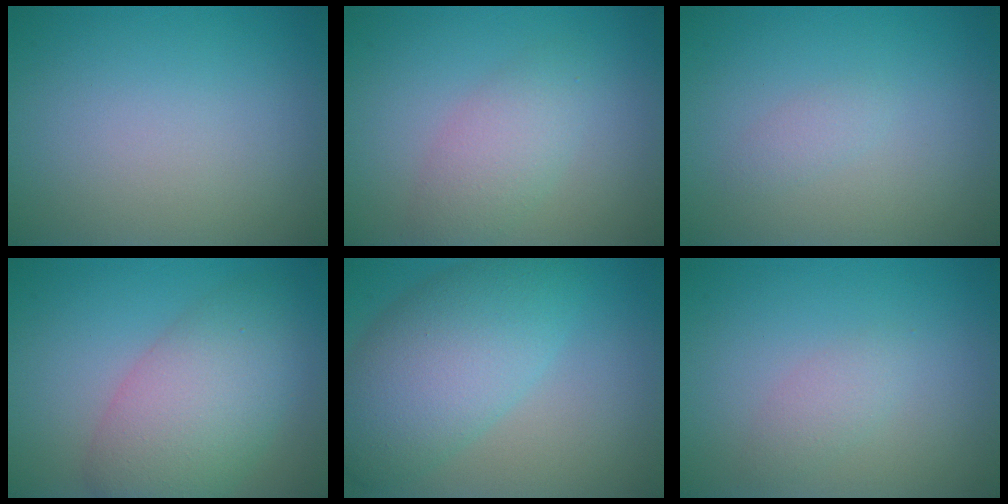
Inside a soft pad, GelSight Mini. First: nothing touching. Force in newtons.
{"total": 3.0, "press": 3.0, "slide": 0.1}
{"total": 0.9, "press": 0.9, "slide": 0.0}
{"total": 7.3, "press": 7.3, "slide": 0.3}
{"total": 7.6, "press": 7.5, "slide": 0.3}
{"total": 1.4, "press": 1.4, "slide": 0.0}